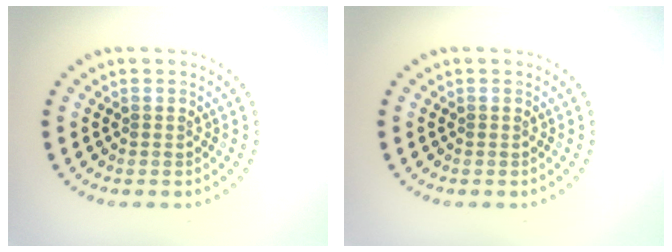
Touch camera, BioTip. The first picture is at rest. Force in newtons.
{"total": 0.0}